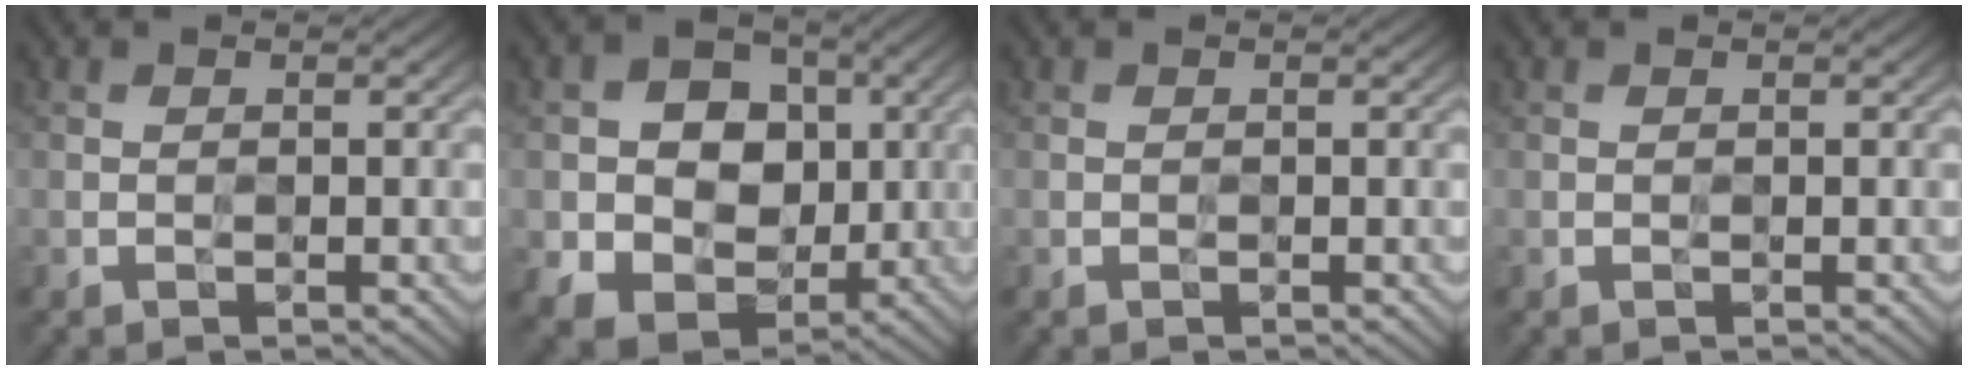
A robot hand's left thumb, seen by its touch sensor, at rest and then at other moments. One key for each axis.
{"total": 9.7, "fx": -0.2, "fy": 8.1, "fz": 5.4, "tx": -0.105, "ty": -0.007, "tz": -0.013}
{"total": 0.0}
{"total": 0.0}